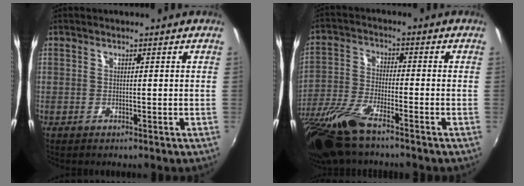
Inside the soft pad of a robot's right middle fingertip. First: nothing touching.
{"total": 13.7, "force": [-10.4, 2.7, 8.5], "torque": [-0.190, -0.037, -0.205]}